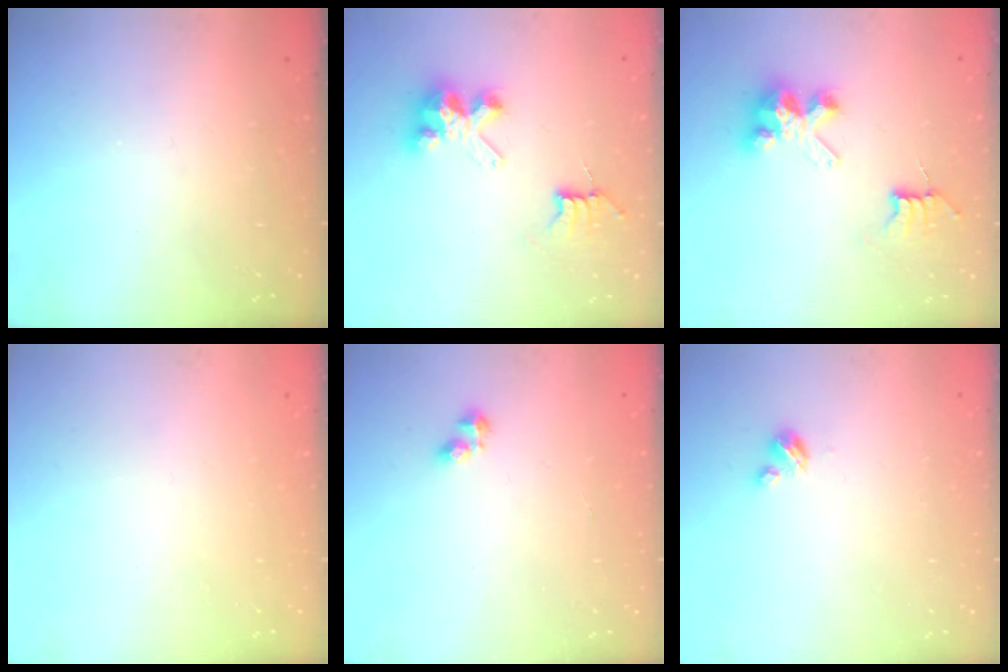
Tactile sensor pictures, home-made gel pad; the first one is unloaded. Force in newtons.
{"total": 7.1, "press": 7.1, "slide": 0.2}
{"total": 7.1, "press": 7.1, "slide": 0.2}
{"total": 0.0}
{"total": 2.7, "press": 2.7, "slide": 0.4}
{"total": 2.7, "press": 2.7, "slide": 0.3}